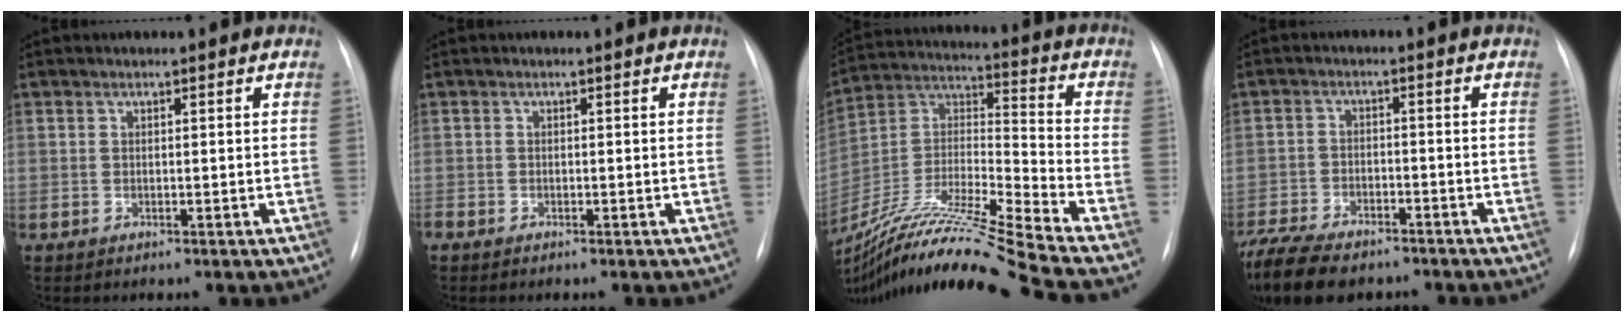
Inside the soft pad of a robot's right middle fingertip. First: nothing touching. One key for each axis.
{"total": 0.6, "fx": -0.5, "fy": 0.3, "fz": 0.1, "tx": -0.004, "ty": 0.001, "tz": -0.010}
{"total": 26.3, "fx": -22.3, "fy": -2.0, "fz": 13.8, "tx": -0.290, "ty": -0.035, "tz": -0.397}
{"total": 15.9, "fx": -12.2, "fy": 6.5, "fz": 7.8, "tx": -0.200, "ty": -0.021, "tz": -0.190}